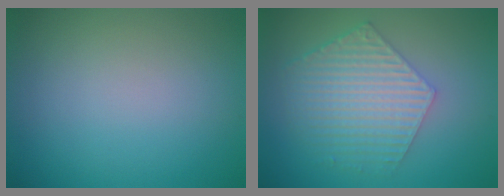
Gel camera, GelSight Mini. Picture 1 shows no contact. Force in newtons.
{"total": 5.7, "press": 4.2, "slide": 3.8}